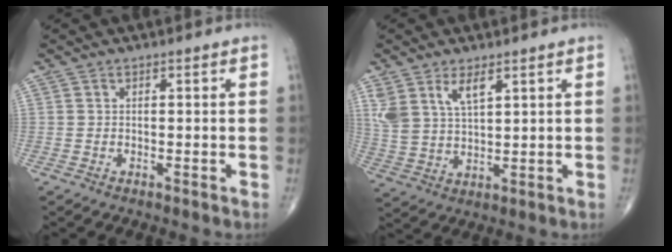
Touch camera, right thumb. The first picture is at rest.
{"total": 7.3, "force": [4.0, 3.2, 5.2], "torque": [-0.102, -0.014, 0.088]}